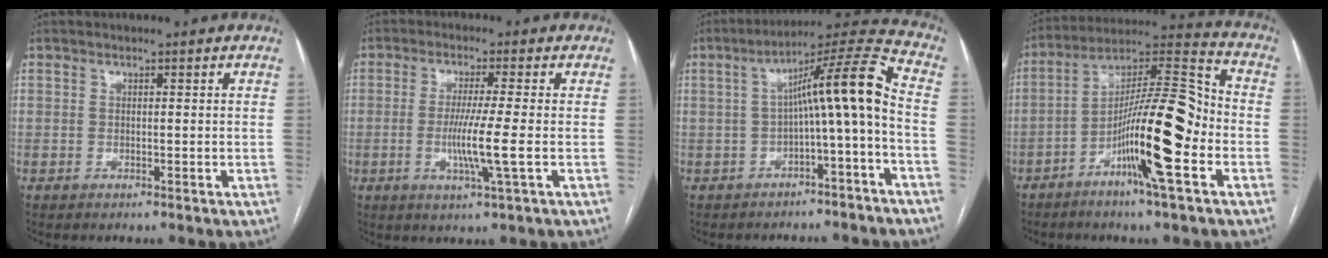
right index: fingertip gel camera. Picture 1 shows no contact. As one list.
[{"total": 6.8, "force": [-1.3, -1.0, 6.6], "torque": [-0.128, -0.019, -0.028]}, {"total": 11.3, "force": [-1.7, -0.1, 11.2], "torque": [-0.163, 0.040, -0.026]}, {"total": 16.8, "force": [-5.5, 1.4, 15.8], "torque": [-0.281, 0.010, -0.097]}]